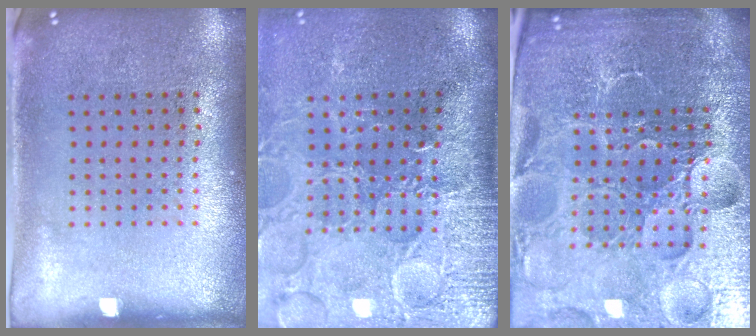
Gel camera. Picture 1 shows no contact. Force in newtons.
{"total": 4.4, "press": 3.8, "slide": 2.2}
{"total": 6.7, "press": 5.9, "slide": 3.2}